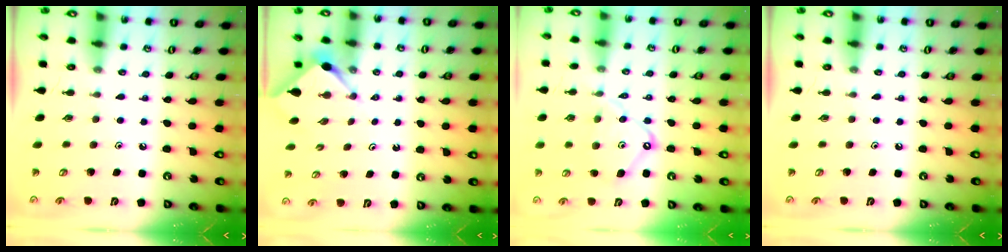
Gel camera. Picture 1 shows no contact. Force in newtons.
{"total": 2.9, "press": 2.8, "slide": 0.4}
{"total": 10.3, "press": 10.3, "slide": 1.0}
{"total": 0.0}